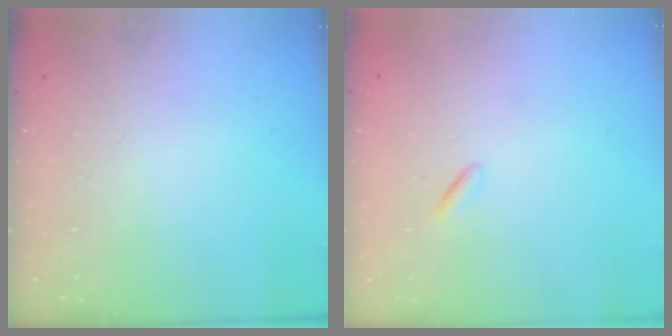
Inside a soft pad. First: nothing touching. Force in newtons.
{"total": 0.0}